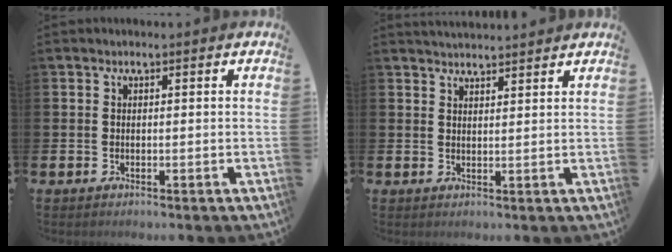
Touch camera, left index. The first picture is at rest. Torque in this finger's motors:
{"motor_torque": [-0.09, -0.50, 0.09, 0.12]}